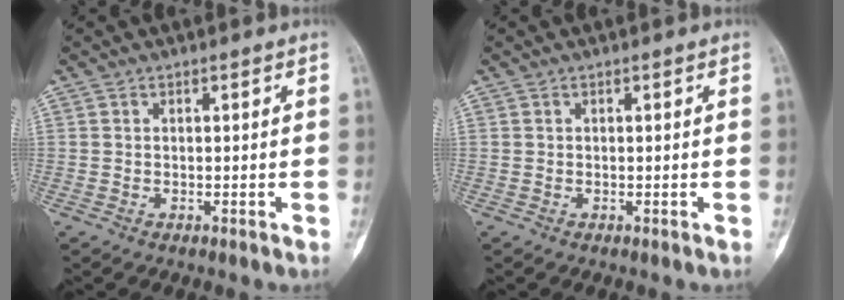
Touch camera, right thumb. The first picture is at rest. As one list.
[{"total": 0.0}]